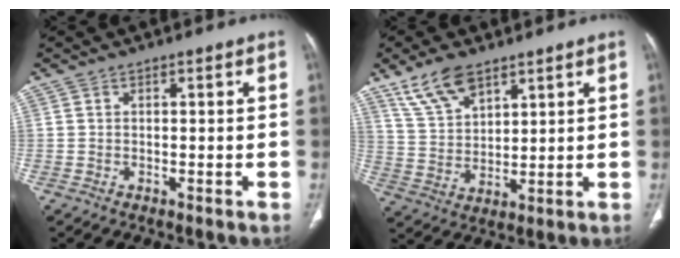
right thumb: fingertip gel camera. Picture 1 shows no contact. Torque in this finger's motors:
{"motor_torque": [-0.80, 1.14, 0.04, -0.09, 0.17]}